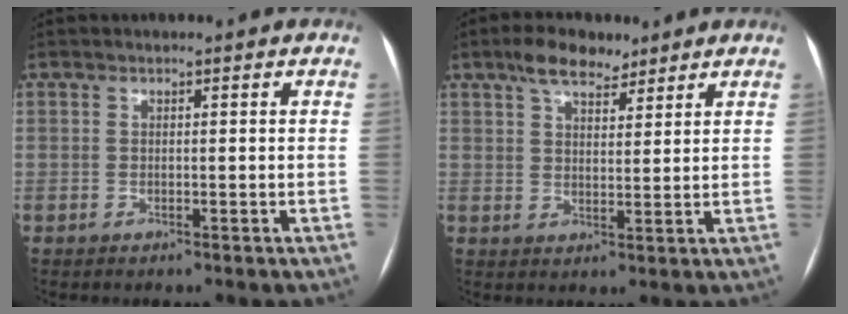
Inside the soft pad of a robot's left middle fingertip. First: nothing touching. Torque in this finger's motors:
{"motor_torque": [0.12, -0.18, 0.03, 0.00]}